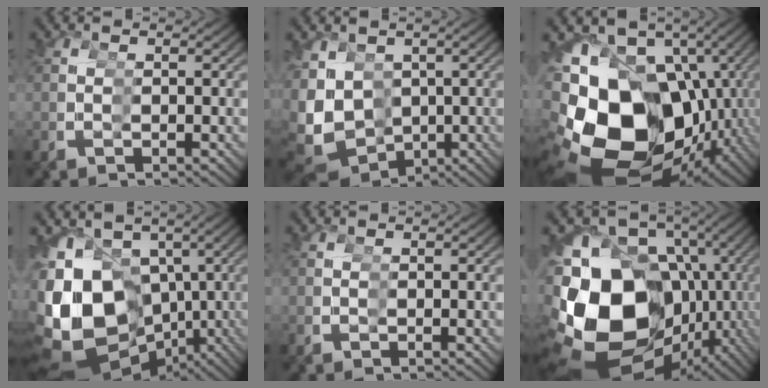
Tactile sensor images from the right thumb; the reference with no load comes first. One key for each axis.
{"total": 9.6, "fx": 0.2, "fy": 8.1, "fz": 5.1, "tx": -0.135, "ty": -0.017, "tz": 0.008}
{"total": 22.4, "fx": -3.6, "fy": 15.7, "fz": 15.6, "tx": -0.294, "ty": -0.043, "tz": -0.035}
{"total": 17.4, "fx": -0.2, "fy": 13.4, "fz": 11.1, "tx": -0.229, "ty": -0.035, "tz": 0.006}
{"total": 0.0}
{"total": 20.6, "fx": -3.5, "fy": 13.8, "fz": 14.9, "tx": -0.287, "ty": -0.053, "tz": -0.026}